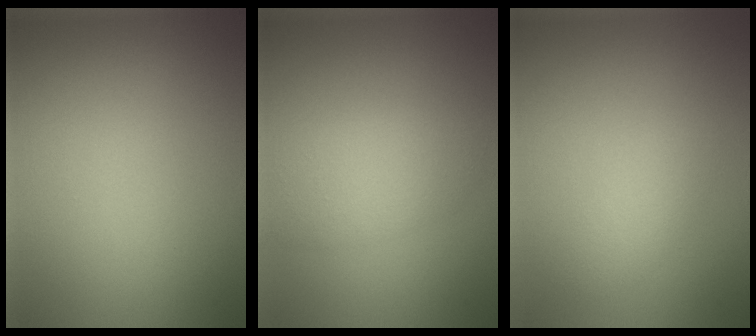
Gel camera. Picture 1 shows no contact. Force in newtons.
{"total": 3.5, "press": 3.5, "slide": 0.1}
{"total": 2.1, "press": 2.1, "slide": 0.1}